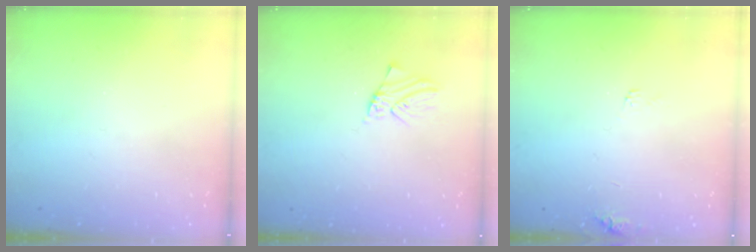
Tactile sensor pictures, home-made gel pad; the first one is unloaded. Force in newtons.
{"total": 1.0, "press": 1.0, "slide": 0.0}
{"total": 5.7, "press": 5.7, "slide": 0.6}